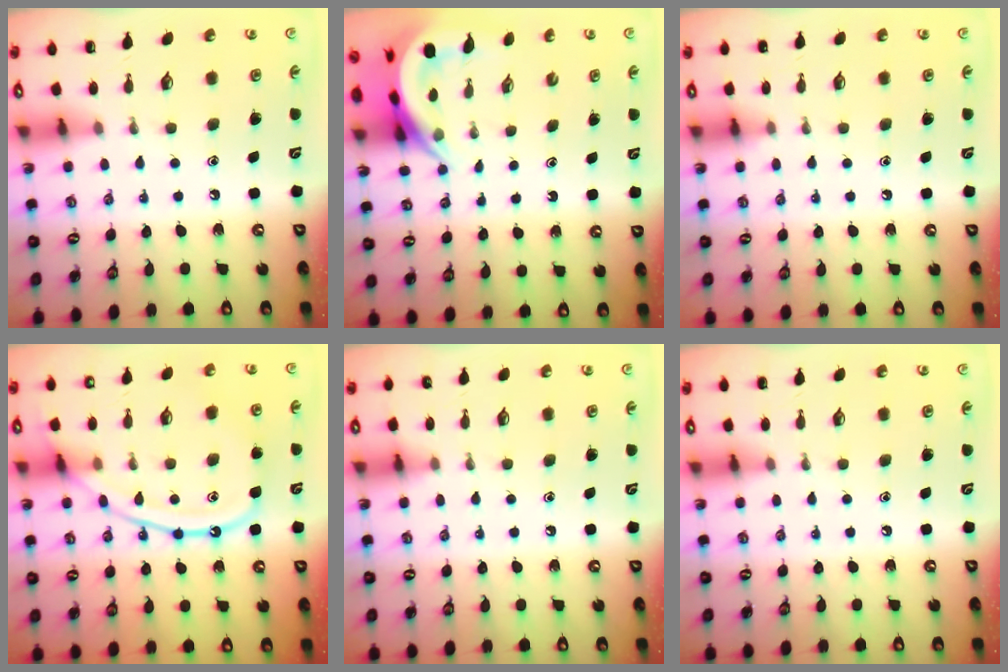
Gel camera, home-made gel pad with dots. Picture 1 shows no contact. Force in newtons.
{"total": 5.8, "press": 5.8, "slide": 0.3}
{"total": 5.1, "press": 5.0, "slide": 0.7}
{"total": 12.8, "press": 12.7, "slide": 1.2}
{"total": 3.9, "press": 3.9, "slide": 0.5}
{"total": 0.0}